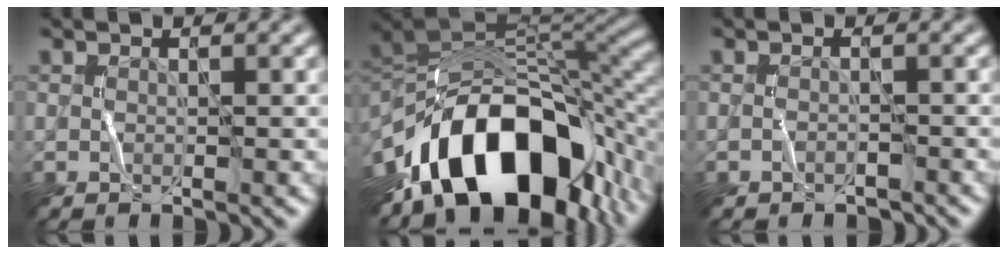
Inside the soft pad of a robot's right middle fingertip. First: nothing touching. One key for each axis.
{"total": 15.4, "fx": -7.6, "fy": 8.8, "fz": 10.1, "tx": -0.152, "ty": 0.018, "tz": -0.126}
{"total": 0.9, "fx": -0.9, "fy": 0.2, "fz": -0.2, "tx": 0.005, "ty": 0.006, "tz": -0.016}